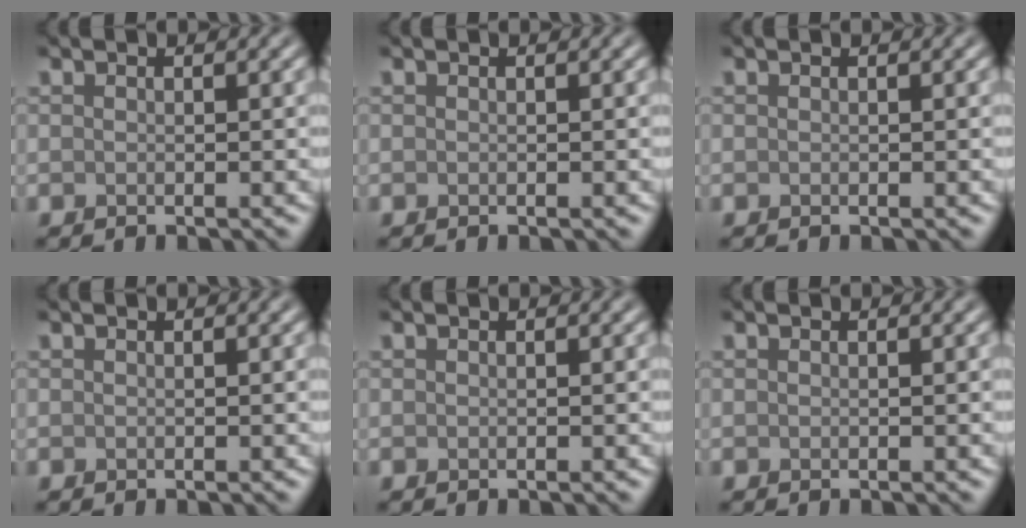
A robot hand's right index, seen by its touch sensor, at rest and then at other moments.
{"total": 0.0}
{"total": 0.0}
{"total": 0.0}
{"total": 0.0}
{"total": 0.0}